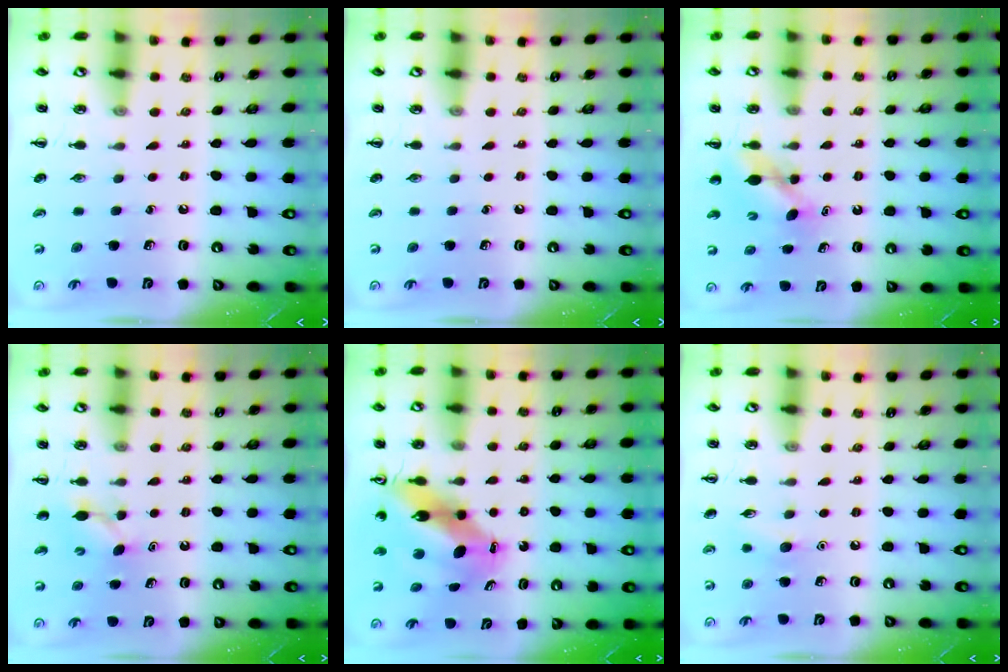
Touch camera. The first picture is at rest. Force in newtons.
{"total": 0.0}
{"total": 5.2, "press": 5.2, "slide": 0.4}
{"total": 4.5, "press": 4.4, "slide": 1.3}
{"total": 9.6, "press": 9.2, "slide": 2.8}
{"total": 6.2, "press": 6.0, "slide": 1.7}